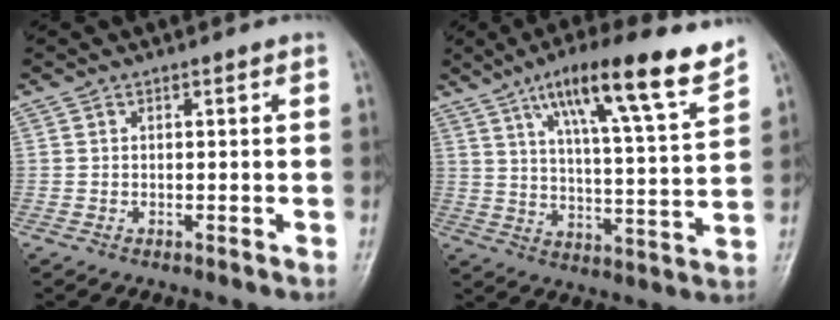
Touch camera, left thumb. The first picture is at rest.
{"total": 17.4, "force": [11.3, 2.5, 13.0], "torque": [-0.187, -0.047, 0.180]}